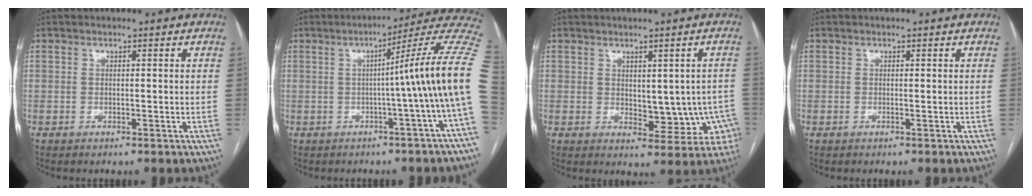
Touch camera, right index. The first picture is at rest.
{"total": 13.6, "force": [-0.8, -2.5, 13.4], "torque": [-0.150, 0.023, -0.023]}
{"total": 8.0, "force": [-1.1, 4.6, 6.4], "torque": [-0.052, 0.009, -0.002]}
{"total": 0.0}